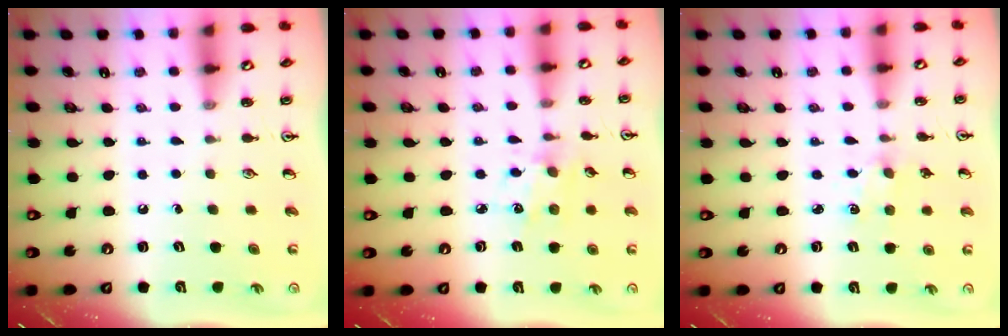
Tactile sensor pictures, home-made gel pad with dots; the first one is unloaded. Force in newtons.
{"total": 4.2, "press": 4.1, "slide": 1.0}
{"total": 1.9, "press": 1.9, "slide": 0.2}